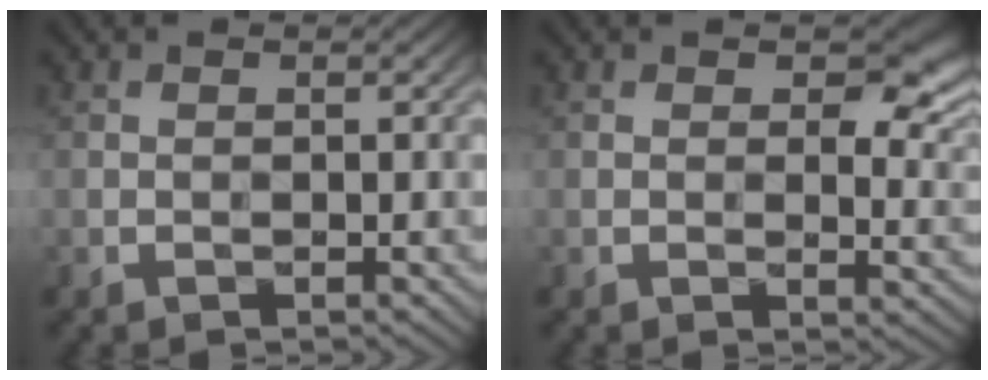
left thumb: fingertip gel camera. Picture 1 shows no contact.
{"total": 6.0, "force": [2.3, 3.2, 4.5], "torque": [-0.059, -0.007, 0.036]}